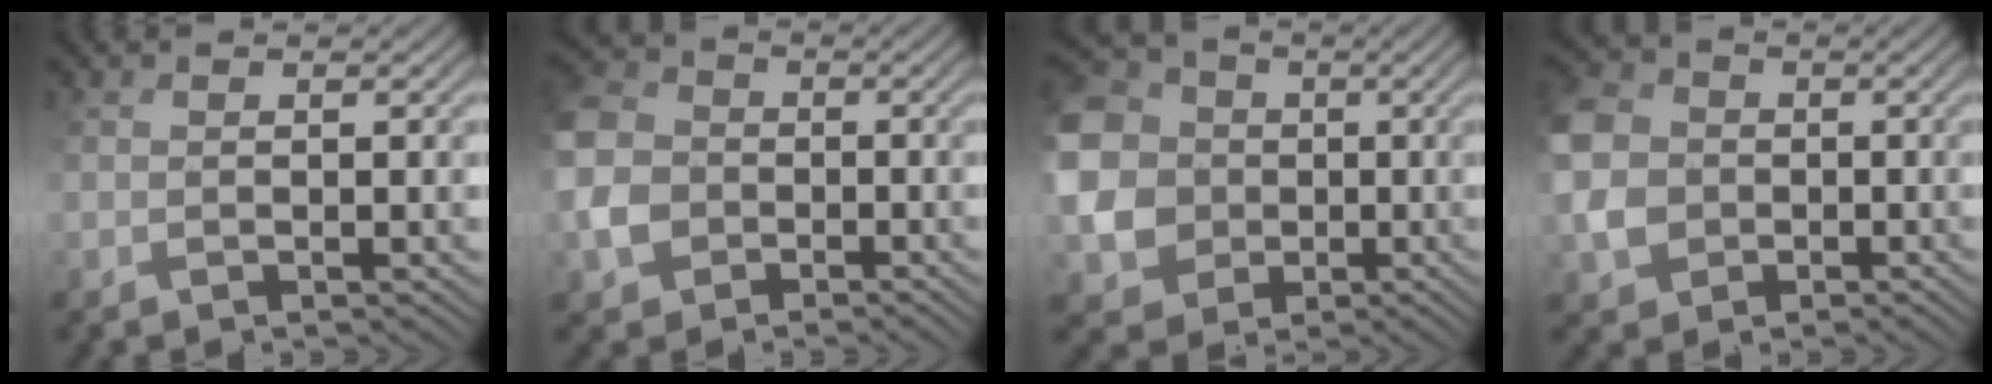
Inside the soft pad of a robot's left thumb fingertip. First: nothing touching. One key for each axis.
{"total": 5.9, "fx": -1.3, "fy": 5.1, "fz": 2.6, "tx": -0.085, "ty": 0.004, "tz": -0.042}
{"total": 16.4, "fx": 1.6, "fy": 15.3, "fz": 5.7, "tx": -0.224, "ty": 0.009, "tz": 0.006}
{"total": 6.2, "fx": -0.4, "fy": 5.6, "fz": 2.7, "tx": -0.082, "ty": 0.004, "tz": -0.018}